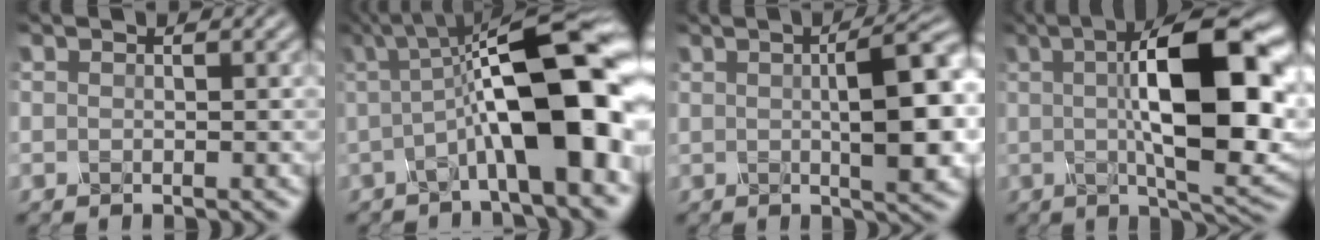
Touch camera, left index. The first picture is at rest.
{"total": 12.1, "force": [-0.3, 3.1, 11.7], "torque": [-0.174, 0.024, -0.013]}
{"total": 7.8, "force": [0.8, 1.9, 7.5], "torque": [-0.093, 0.012, 0.009]}
{"total": 13.8, "force": [1.6, 4.2, 13.0], "torque": [-0.186, 0.009, 0.022]}